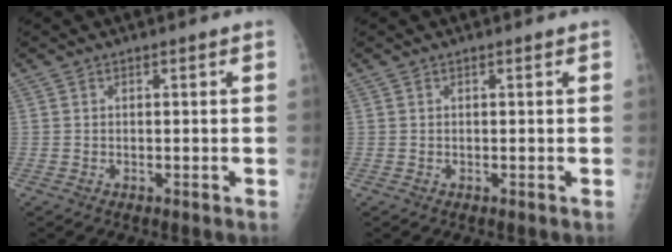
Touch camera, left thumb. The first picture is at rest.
{"total": 0.0}